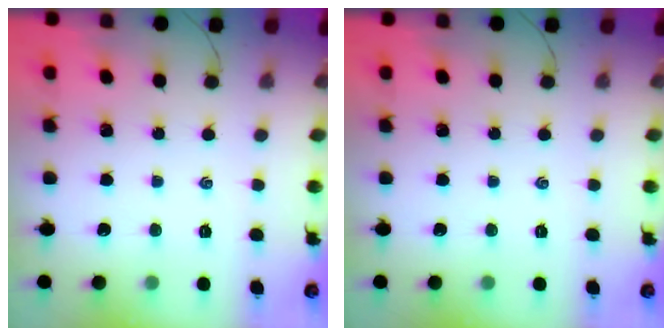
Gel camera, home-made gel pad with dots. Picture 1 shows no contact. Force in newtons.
{"total": 0.0}